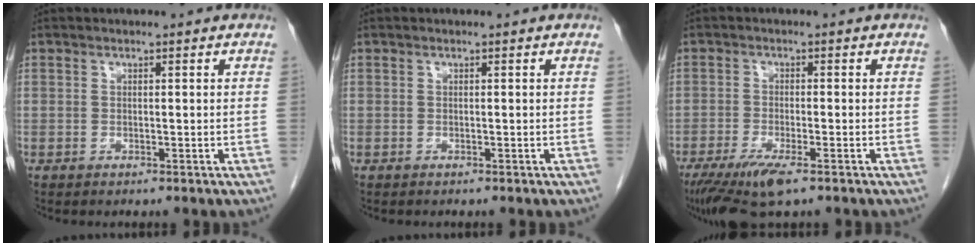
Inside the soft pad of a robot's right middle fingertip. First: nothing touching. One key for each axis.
{"total": 0.0}
{"total": 7.1, "fx": -4.5, "fy": 1.2, "fz": 5.3, "tx": -0.098, "ty": -0.019, "tz": -0.076}